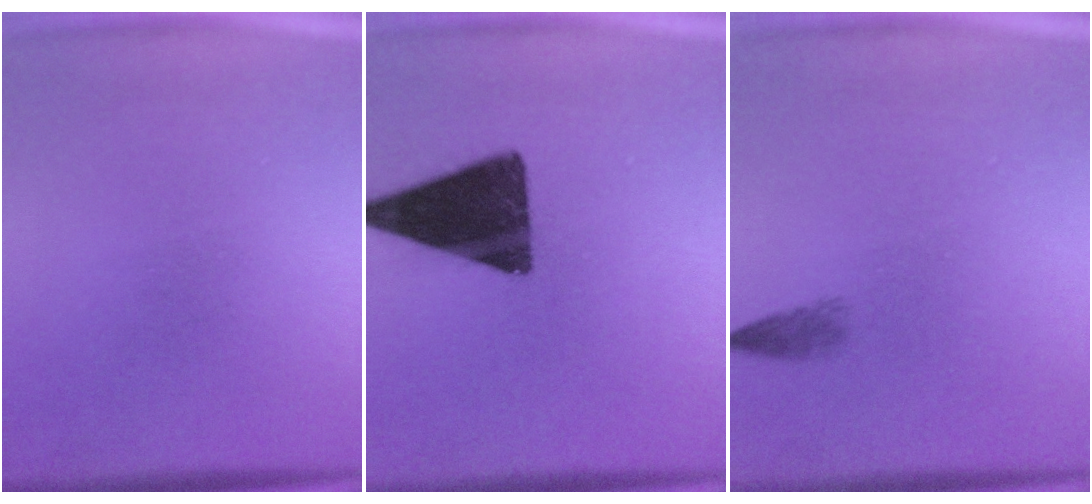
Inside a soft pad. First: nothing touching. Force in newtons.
{"total": 15.9}
{"total": 1.3}